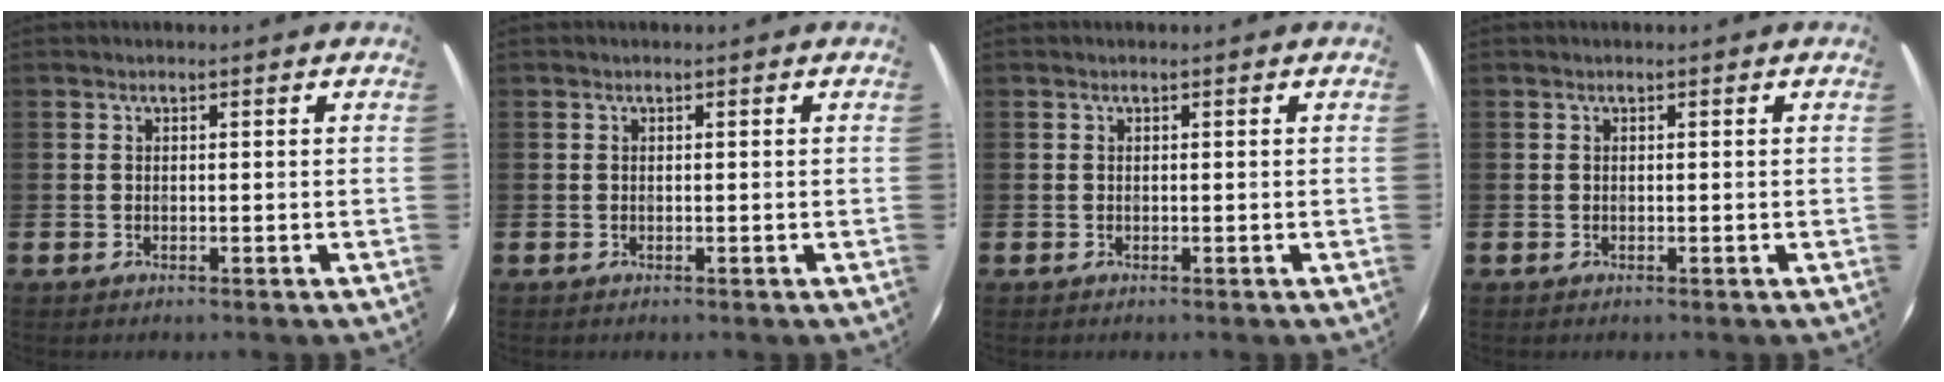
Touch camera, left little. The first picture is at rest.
{"total": 0.0}
{"total": 0.0}
{"total": 0.0}